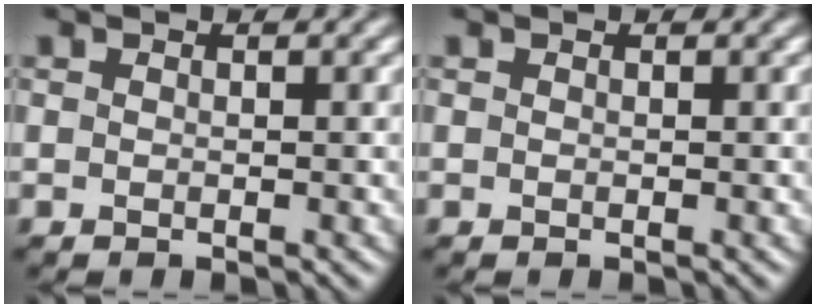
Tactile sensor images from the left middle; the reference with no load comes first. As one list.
[{"total": 0.0}]